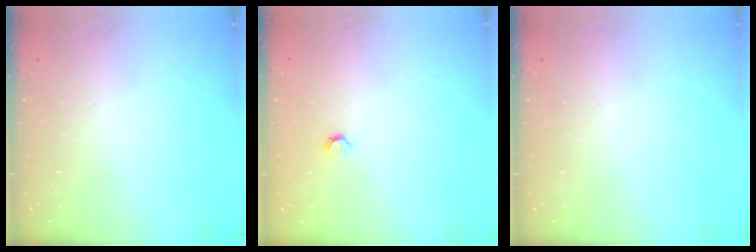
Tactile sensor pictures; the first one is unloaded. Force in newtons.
{"total": 3.6, "press": 3.6, "slide": 0.7}
{"total": 0.0}